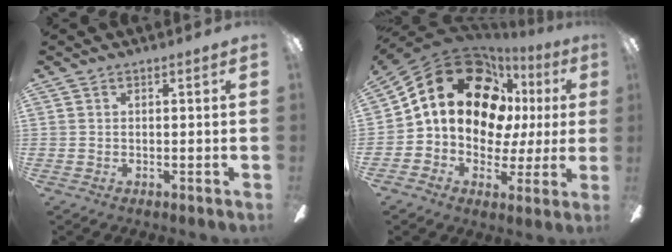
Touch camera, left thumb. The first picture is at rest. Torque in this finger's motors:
{"motor_torque": [1.64, 3.37, 1.48, -1.29, 0.26]}